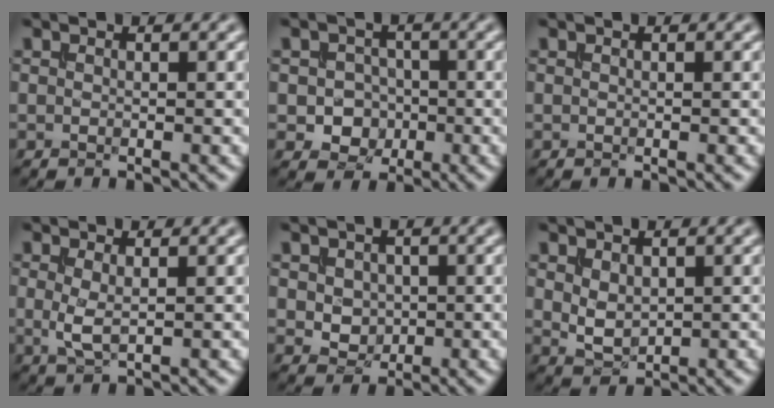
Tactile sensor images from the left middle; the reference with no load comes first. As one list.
[{"total": 3.3, "force": [-1.0, 2.8, 1.5], "torque": [-0.010, 0.000, -0.021]}, {"total": 0.0}, {"total": 1.9, "force": [0.2, 0.6, 1.8], "torque": [-0.046, -0.001, 0.005]}, {"total": 2.3, "force": [0.3, 1.9, 1.3], "torque": [-0.031, -0.003, 0.007]}, {"total": 2.2, "force": [0.5, 1.5, 1.5], "torque": [-0.035, -0.005, 0.017]}]